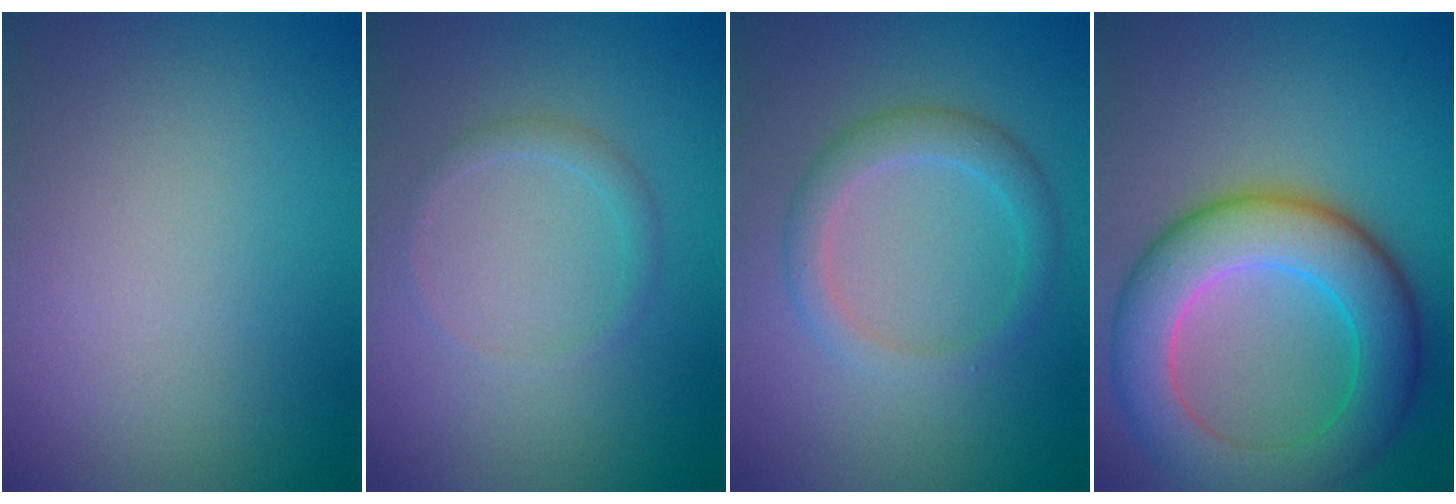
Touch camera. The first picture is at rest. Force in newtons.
{"total": 1.3, "press": 1.3, "slide": 0.0}
{"total": 2.9, "press": 2.9, "slide": 0.1}
{"total": 8.8, "press": 8.8, "slide": 0.4}